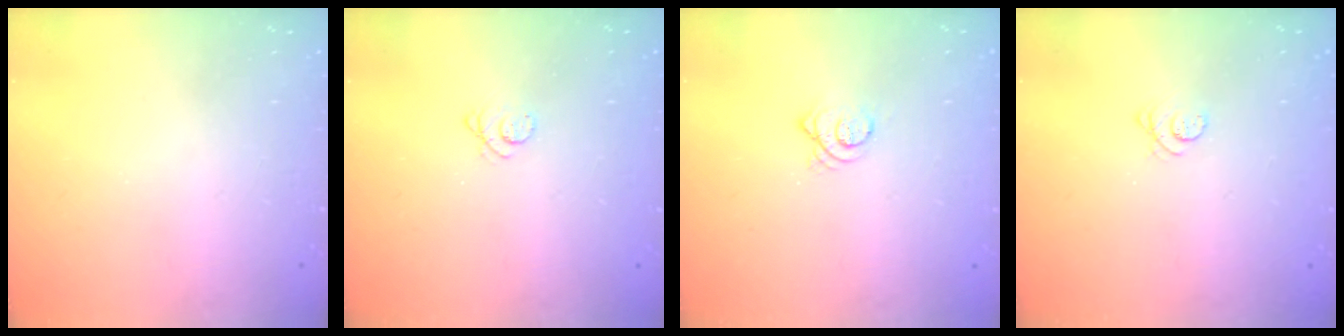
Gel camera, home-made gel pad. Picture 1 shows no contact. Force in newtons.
{"total": 2.6, "press": 2.6, "slide": 0.3}
{"total": 3.5, "press": 3.5, "slide": 0.1}
{"total": 2.8, "press": 2.8, "slide": 0.4}